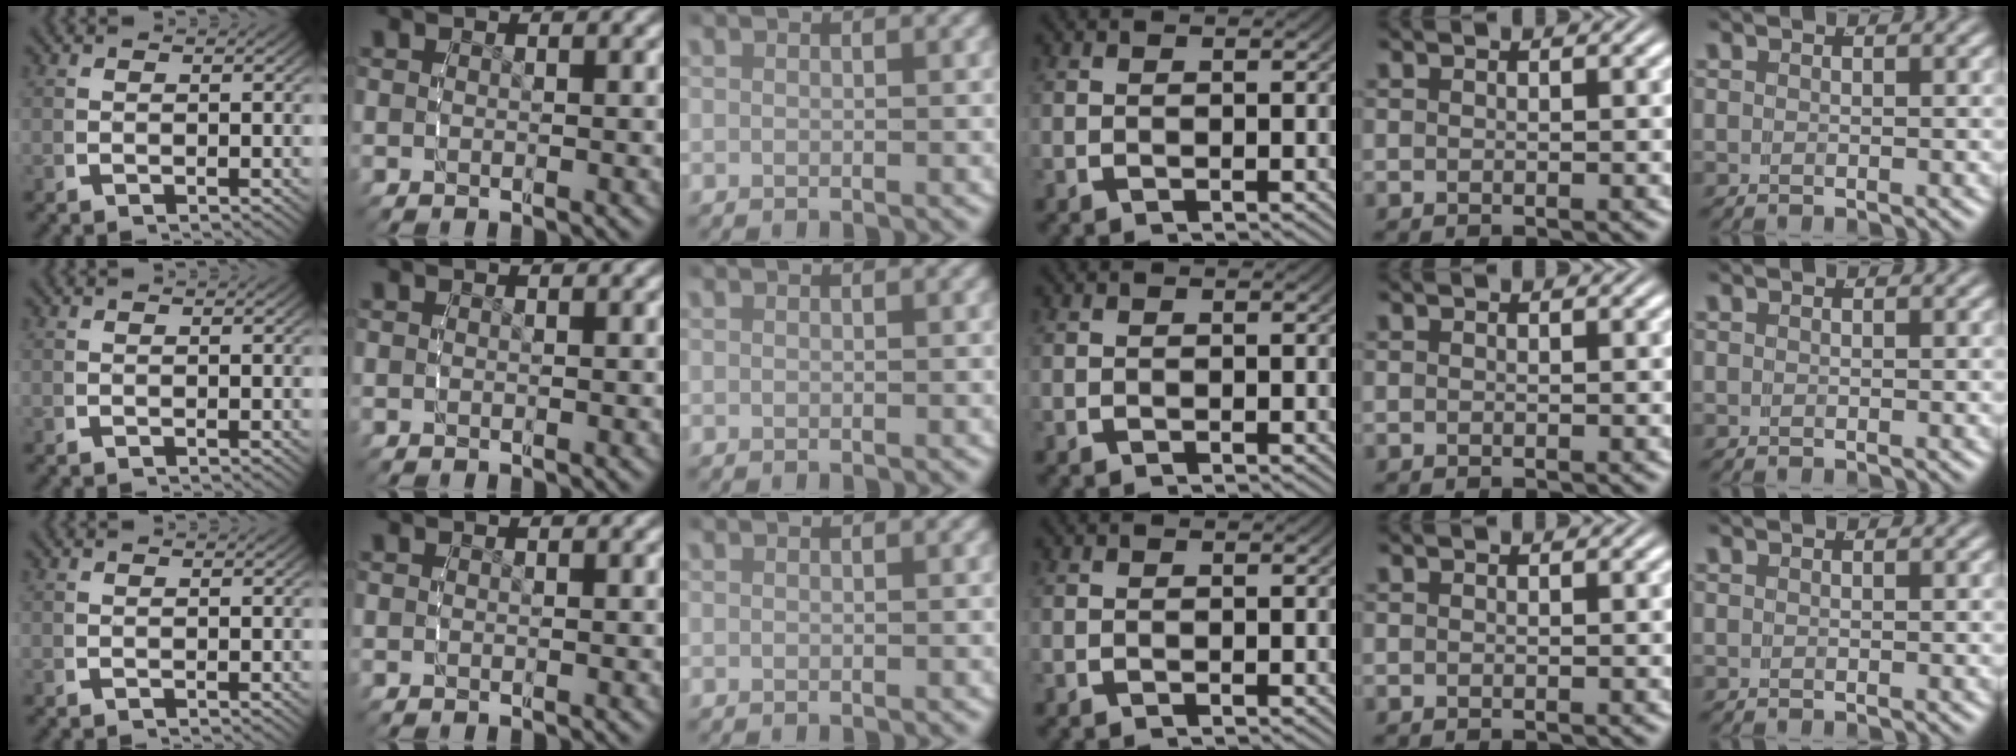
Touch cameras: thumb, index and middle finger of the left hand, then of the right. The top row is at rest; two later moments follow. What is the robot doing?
{"motion": "reach", "object": "jacket"}